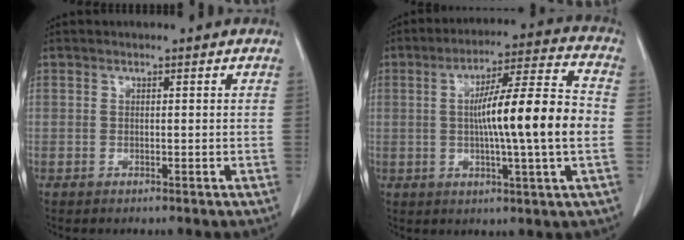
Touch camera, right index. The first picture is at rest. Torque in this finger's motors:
{"motor_torque": [1.38, -0.69, 0.69, 0.20]}